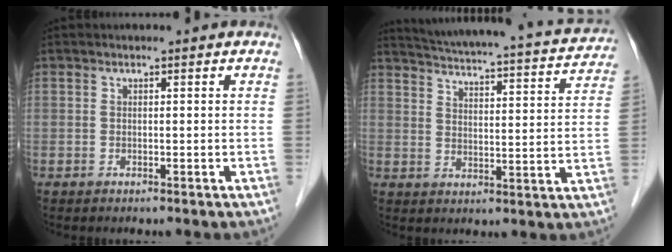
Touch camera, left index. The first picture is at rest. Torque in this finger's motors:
{"motor_torque": [-0.41, -0.86, 0.12, 0.03]}